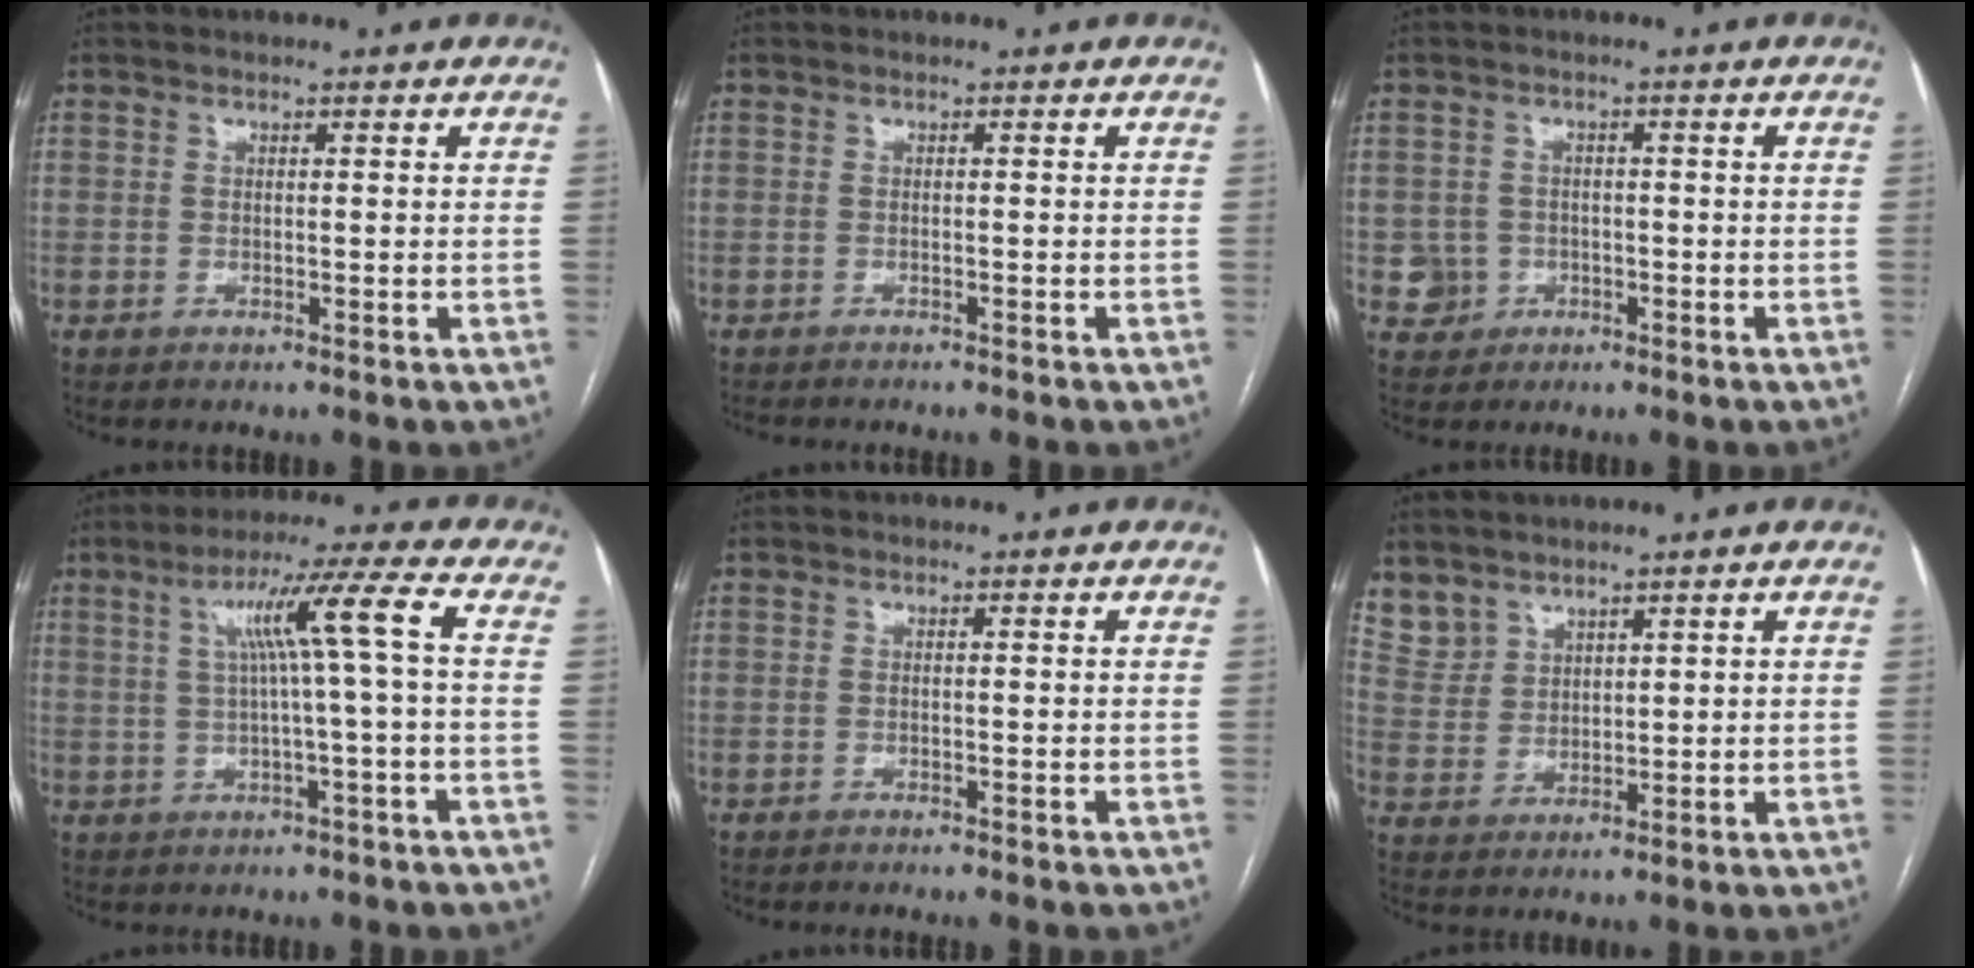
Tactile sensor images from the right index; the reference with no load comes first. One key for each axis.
{"total": 4.1, "fx": -3.8, "fy": 0.7, "fz": 1.6, "tx": -0.020, "ty": -0.006, "tz": -0.047}
{"total": 3.5, "fx": -1.0, "fy": 3.4, "fz": -0.1, "tx": 0.011, "ty": 0.012, "tz": -0.012}
{"total": 8.2, "fx": 1.1, "fy": -1.5, "fz": 8.0, "tx": -0.136, "ty": 0.020, "tz": 0.026}
{"total": 2.7, "fx": -2.5, "fy": 0.2, "fz": 1.0, "tx": -0.013, "ty": -0.003, "tz": -0.029}
{"total": 5.2, "fx": 4.4, "fy": 2.9, "fz": 0.0, "tx": -0.002, "ty": 0.008, "tz": 0.107}